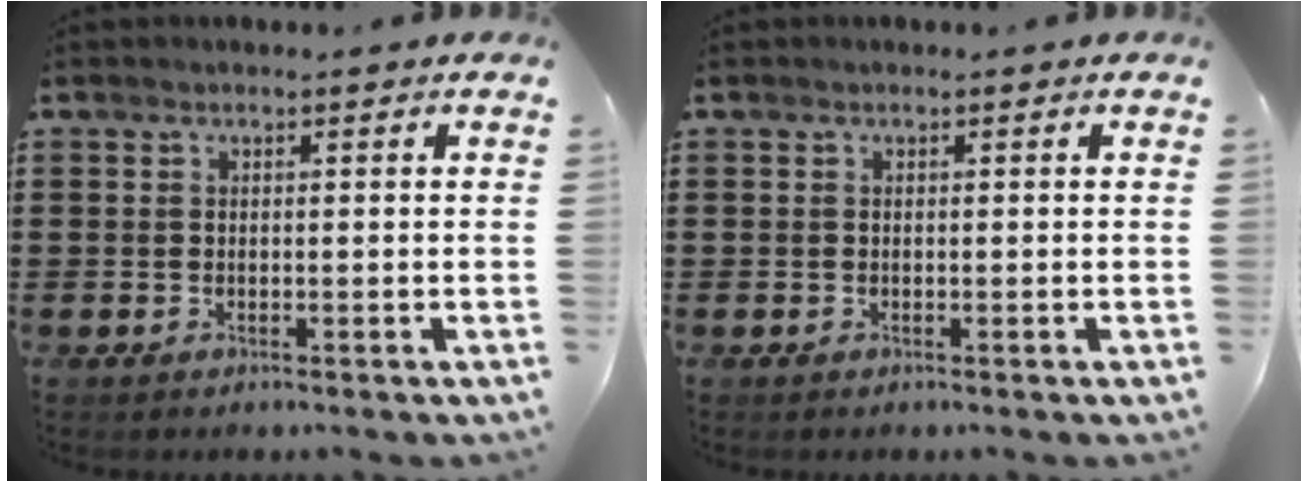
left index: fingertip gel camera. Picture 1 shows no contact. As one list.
[{"total": 0.0}]